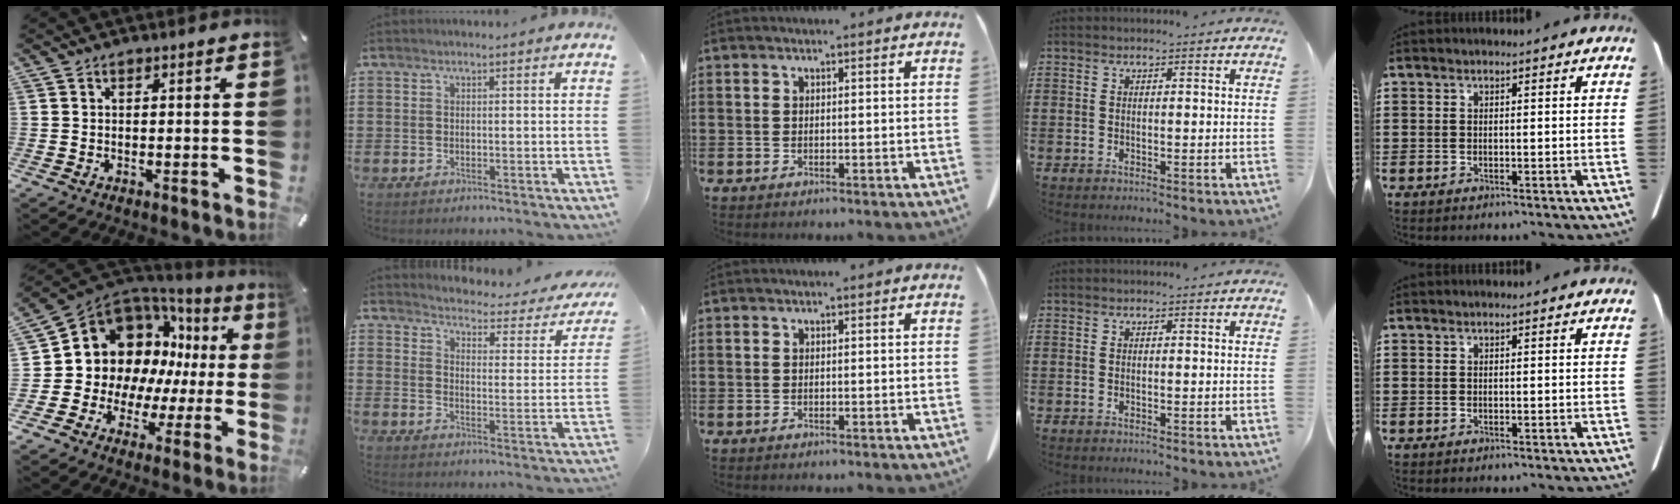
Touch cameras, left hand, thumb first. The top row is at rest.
{"thumb": {"total": 13.7, "force": [4.6, 11.4, 5.9], "torque": [-0.102, -0.060, 0.099]}, "index": {"total": 2.6, "force": [2.6, -0.1, 0.4], "torque": [-0.028, -0.030, 0.034]}}